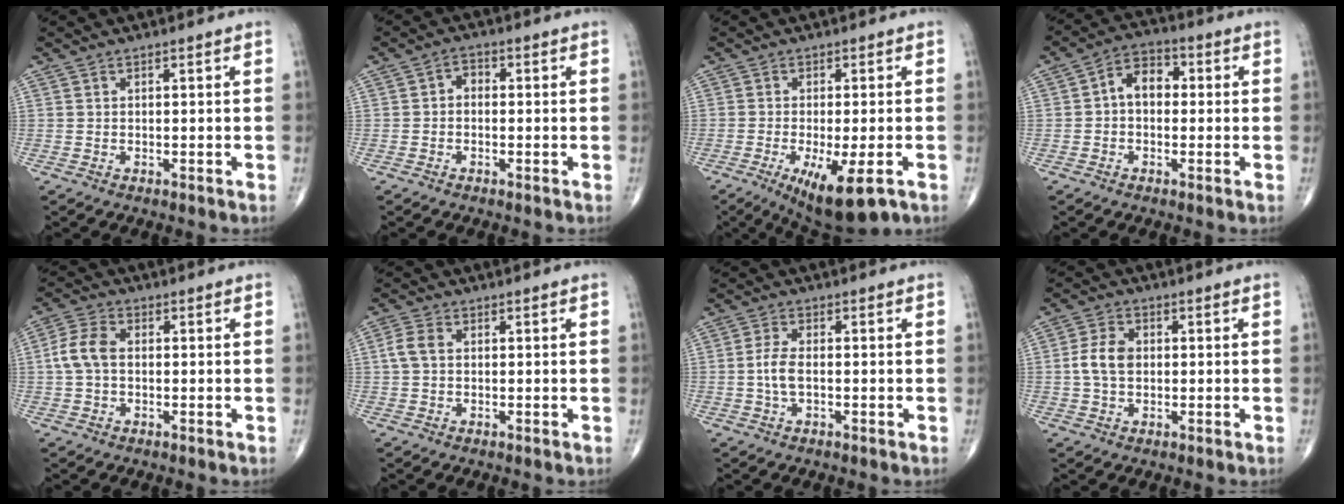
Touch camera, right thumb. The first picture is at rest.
{"total": 2.5, "force": [-0.1, 1.8, 1.6], "torque": [-0.014, 0.013, -0.013]}
{"total": 10.8, "force": [-4.5, 3.1, 9.2], "torque": [-0.149, -0.017, -0.064]}
{"total": 6.8, "force": [0.3, 4.7, 4.9], "torque": [-0.062, 0.025, -0.007]}
{"total": 6.2, "force": [0.1, 4.0, 4.7], "torque": [-0.103, 0.018, -0.006]}
{"total": 3.6, "force": [0.4, 2.5, 2.6], "torque": [-0.062, 0.010, 0.003]}
{"total": 3.8, "force": [-0.5, 1.6, 3.4], "torque": [-0.077, 0.007, -0.013]}
{"total": 5.8, "force": [0.1, 3.9, 4.2], "torque": [-0.081, 0.010, -0.003]}